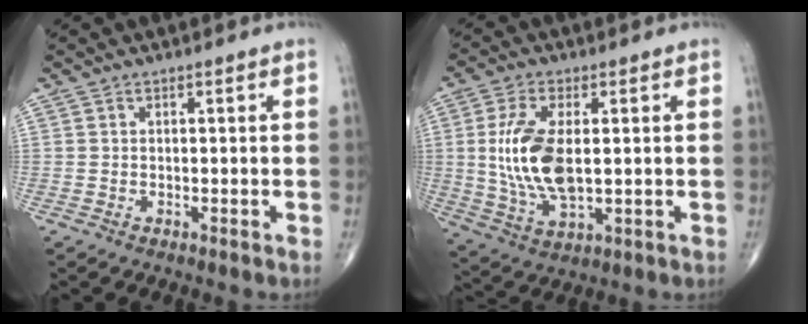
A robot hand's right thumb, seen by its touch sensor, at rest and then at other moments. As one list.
[{"total": 12.9, "force": [0.8, 6.1, 11.3], "torque": [-0.234, -0.011, 0.023]}]